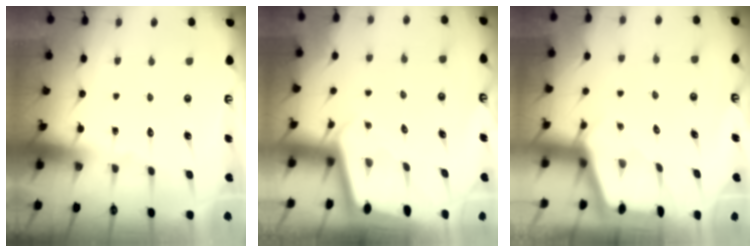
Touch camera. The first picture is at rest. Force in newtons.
{"total": 1.9, "press": 1.9, "slide": 0.1}
{"total": 2.3, "press": 2.3, "slide": 0.3}